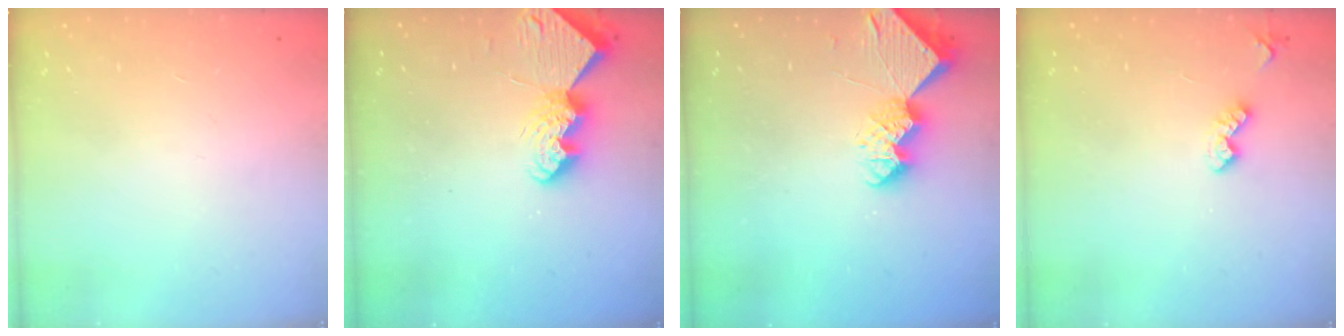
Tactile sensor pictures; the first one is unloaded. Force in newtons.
{"total": 9.5, "press": 9.5, "slide": 0.9}
{"total": 9.7, "press": 9.7, "slide": 1.0}
{"total": 4.3, "press": 4.3, "slide": 0.7}